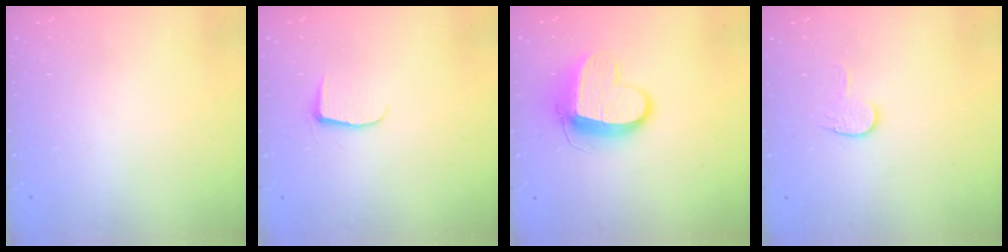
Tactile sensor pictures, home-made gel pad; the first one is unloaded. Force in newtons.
{"total": 5.1, "press": 5.1, "slide": 0.5}
{"total": 10.3, "press": 10.2, "slide": 1.3}
{"total": 6.2, "press": 6.2, "slide": 0.5}